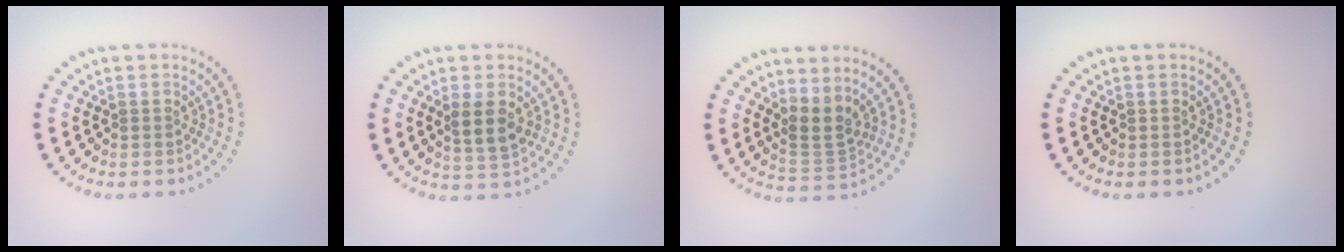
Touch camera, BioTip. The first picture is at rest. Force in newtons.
{"total": 3.0, "press": 2.8, "slide": 0.9}
{"total": 2.8, "press": 2.1, "slide": 1.8}
{"total": 0.0}